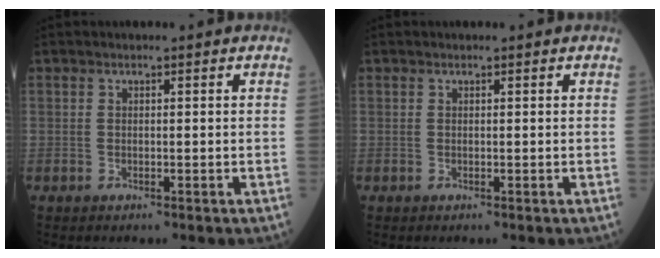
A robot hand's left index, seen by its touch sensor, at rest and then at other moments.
{"total": 0.0}